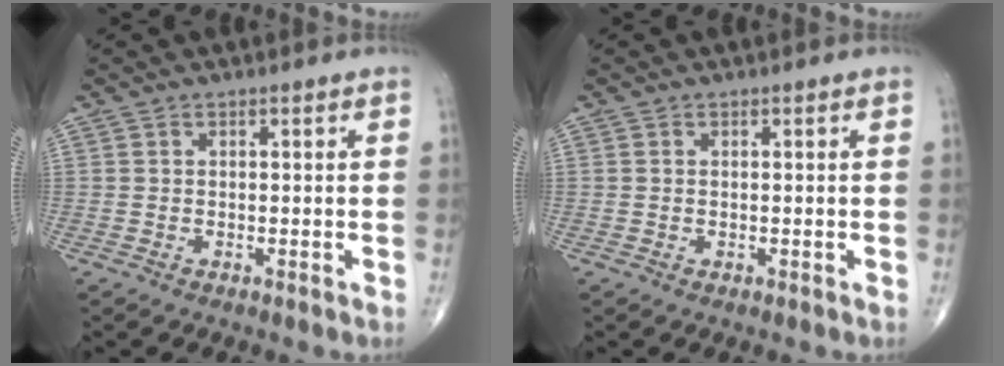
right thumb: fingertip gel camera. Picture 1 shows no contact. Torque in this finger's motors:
{"motor_torque": [-0.10, 0.26, -0.18, -0.08, -0.02]}